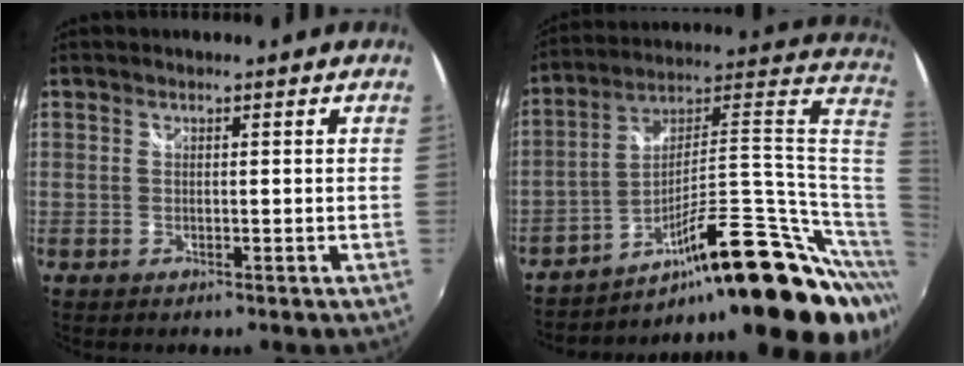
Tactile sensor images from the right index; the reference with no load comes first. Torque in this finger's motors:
{"motor_torque": [0.03, -0.55, 0.41, 0.10]}